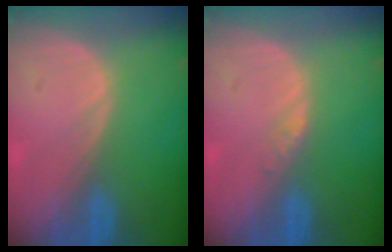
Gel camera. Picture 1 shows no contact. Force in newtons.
{"total": 1.1, "press": 1.1, "slide": 0.1}